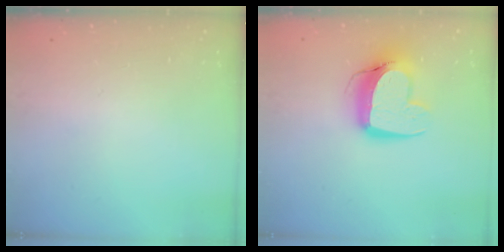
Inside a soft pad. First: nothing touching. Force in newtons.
{"total": 12.9, "press": 12.9, "slide": 1.2}